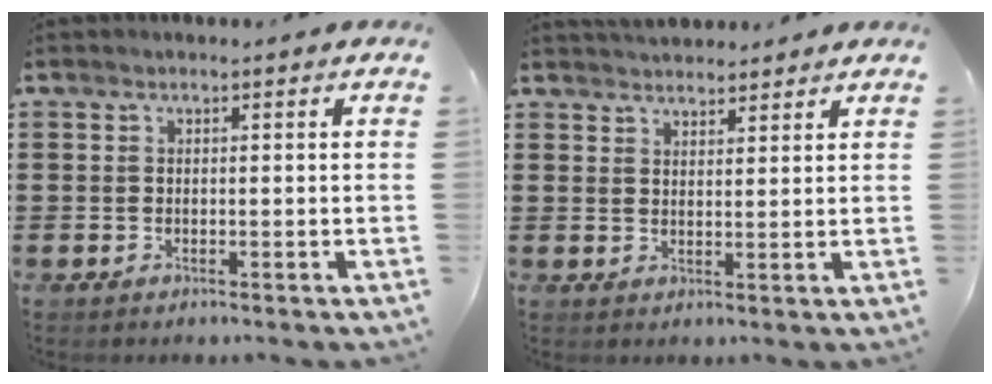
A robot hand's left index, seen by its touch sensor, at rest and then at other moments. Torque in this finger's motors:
{"motor_torque": [2.14, 0.00, 0.87, 0.15]}